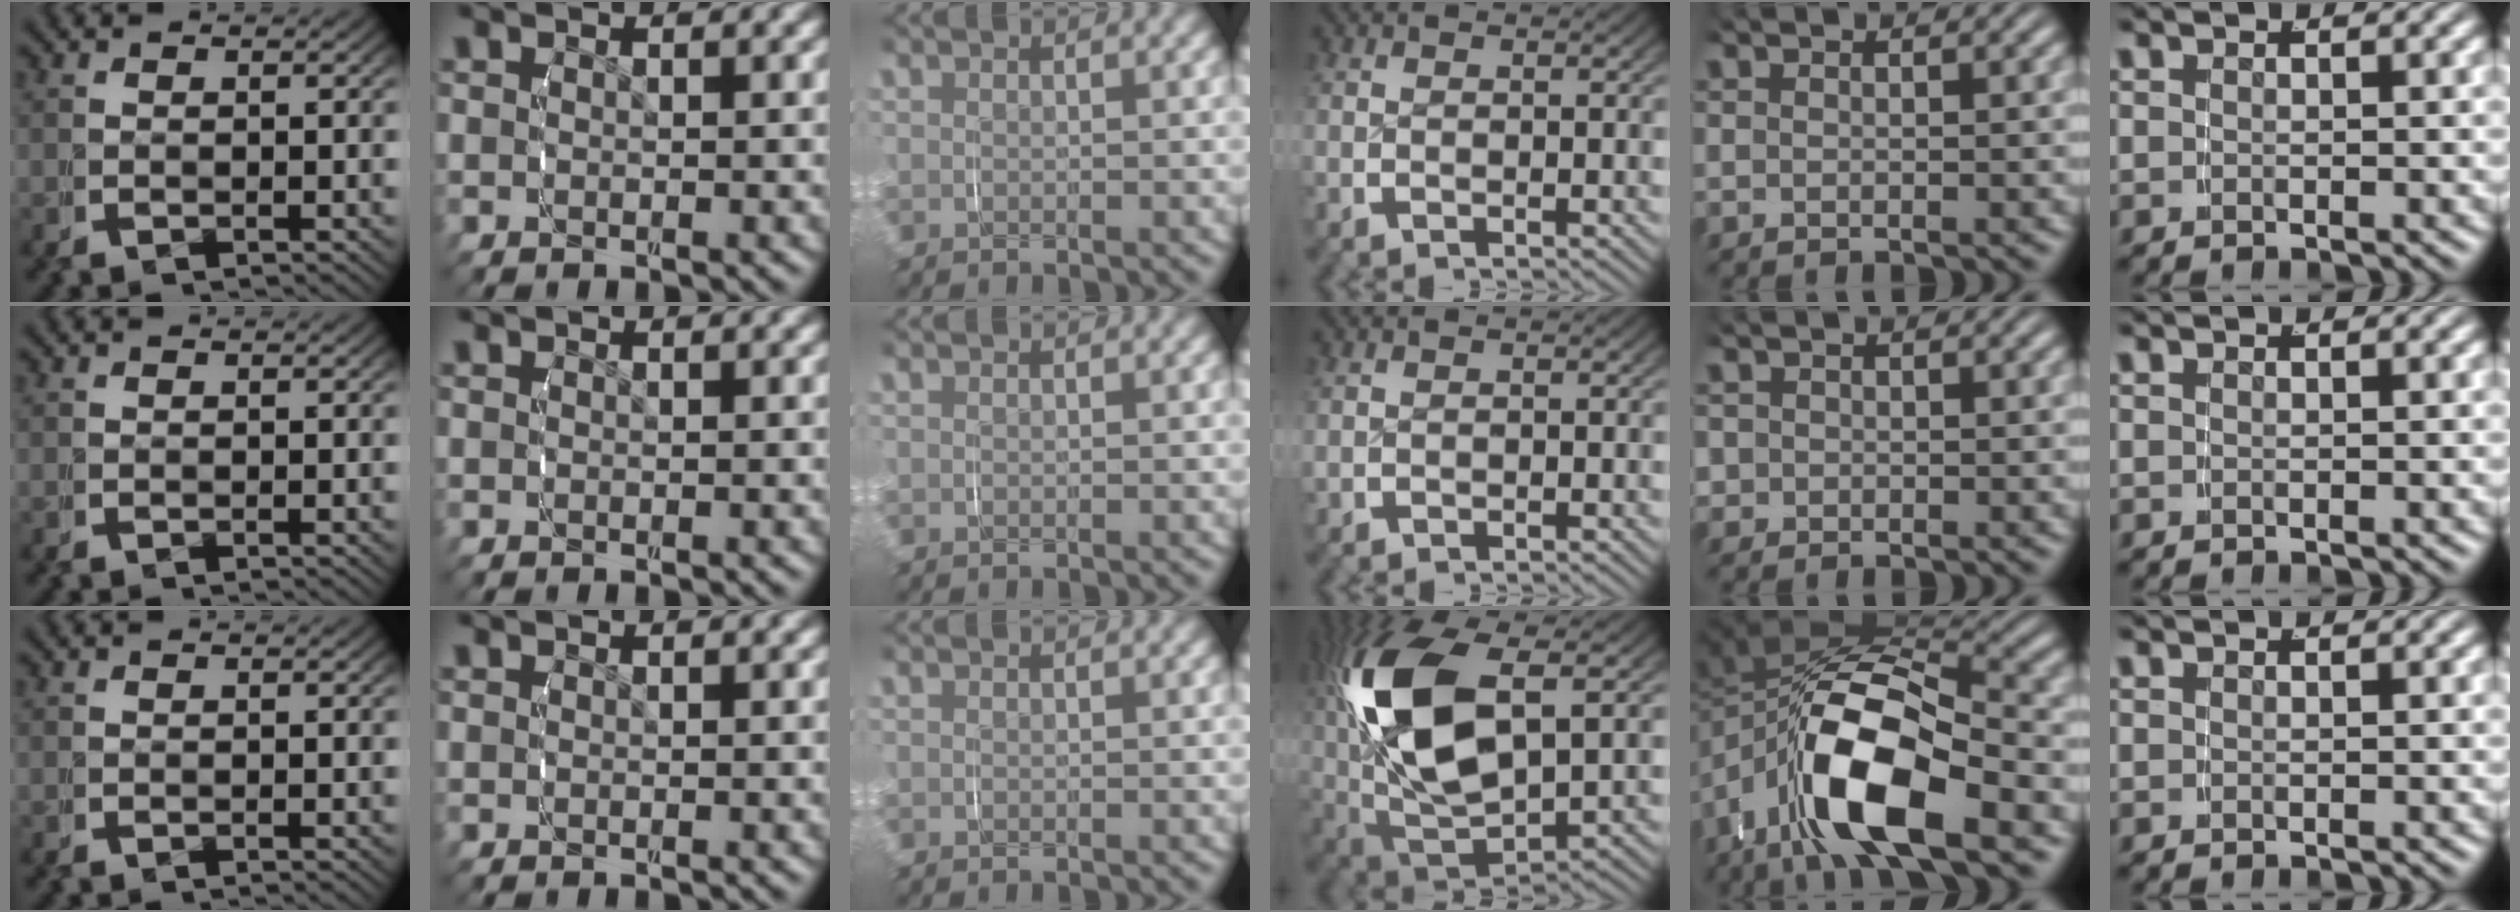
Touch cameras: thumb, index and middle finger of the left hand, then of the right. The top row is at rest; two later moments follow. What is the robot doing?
{"motion": "grasp_and_lifting", "object": "fork"}